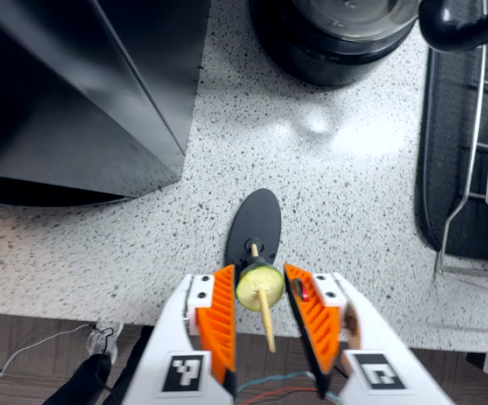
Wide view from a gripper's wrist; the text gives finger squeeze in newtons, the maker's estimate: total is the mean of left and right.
{"total": 11.9, "left": 11.8, "right": 11.9}